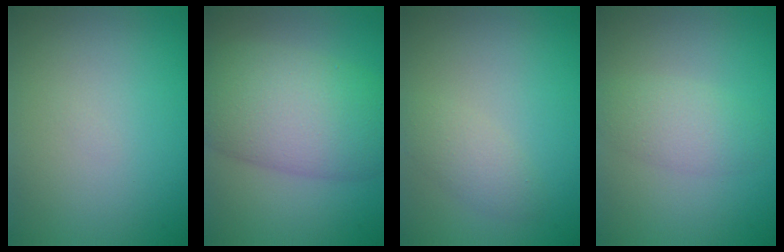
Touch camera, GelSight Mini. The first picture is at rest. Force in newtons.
{"total": 9.7, "press": 9.7, "slide": 0.3}
{"total": 1.9, "press": 1.9, "slide": 0.1}
{"total": 2.7, "press": 2.7, "slide": 0.1}